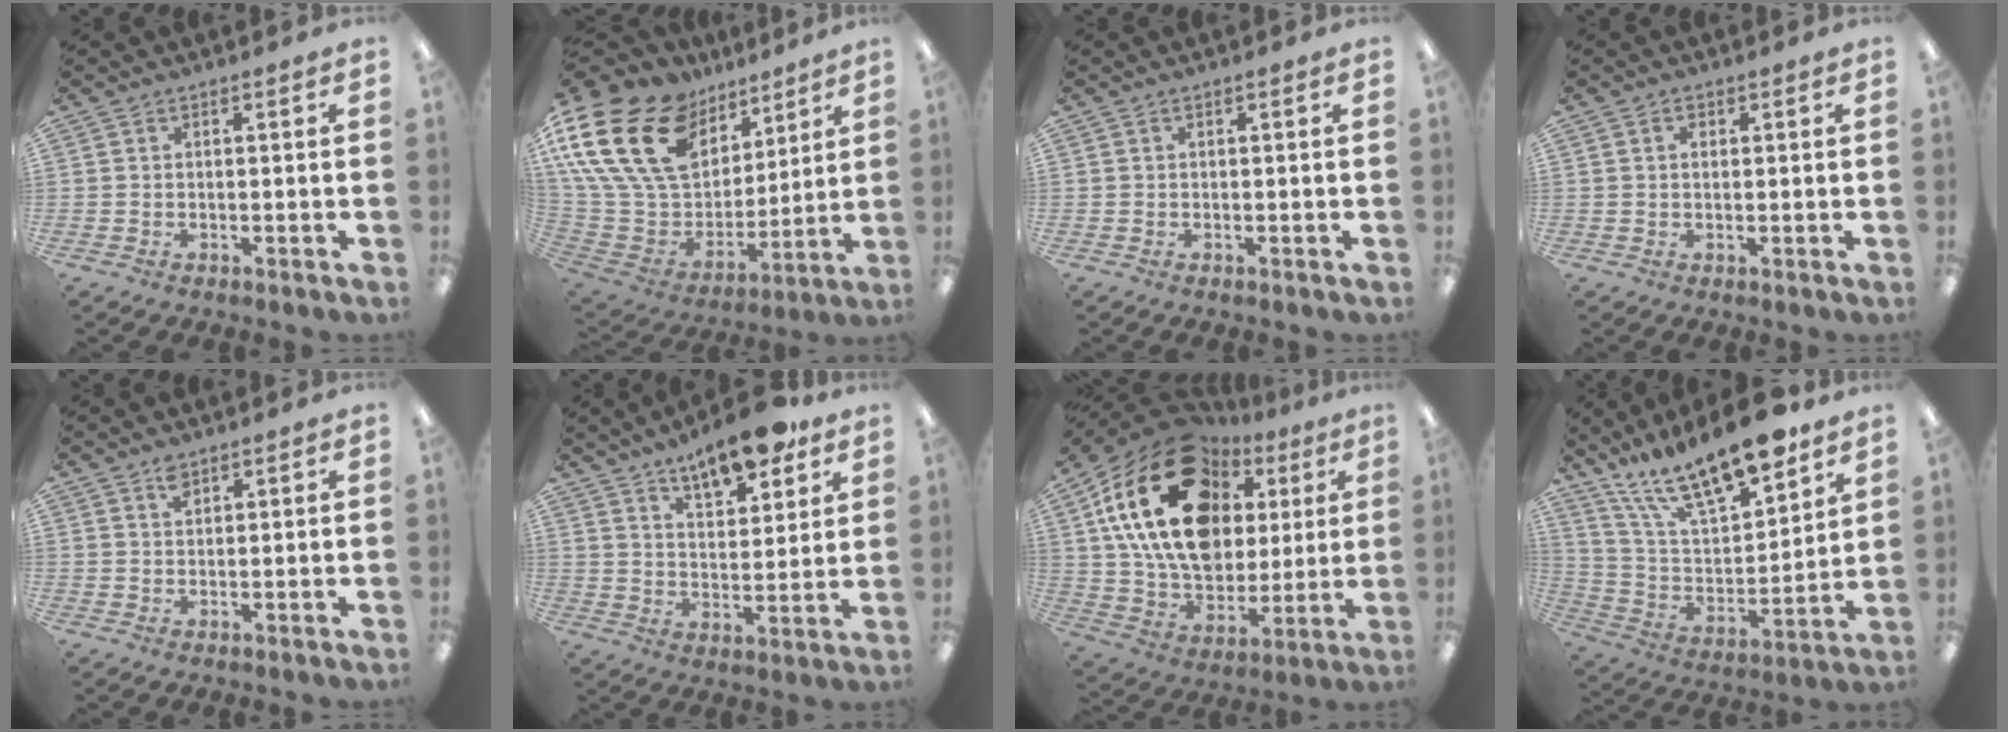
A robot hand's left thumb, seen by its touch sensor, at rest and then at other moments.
{"total": 24.7, "force": [11.5, 16.3, 14.5], "torque": [-0.323, -0.050, 0.225]}
{"total": 0.0}
{"total": 1.4, "force": [0.5, 0.9, 0.9], "torque": [-0.012, 0.000, 0.006]}
{"total": 2.2, "force": [1.7, 1.0, 0.9], "torque": [-0.014, -0.005, 0.030]}
{"total": 12.6, "force": [9.9, 4.3, 6.6], "torque": [-0.096, -0.051, 0.171]}
{"total": 26.0, "force": [10.3, 17.2, 16.5], "torque": [-0.307, -0.042, 0.184]}
{"total": 21.0, "force": [17.1, 5.6, 10.8], "torque": [-0.199, -0.113, 0.295]}